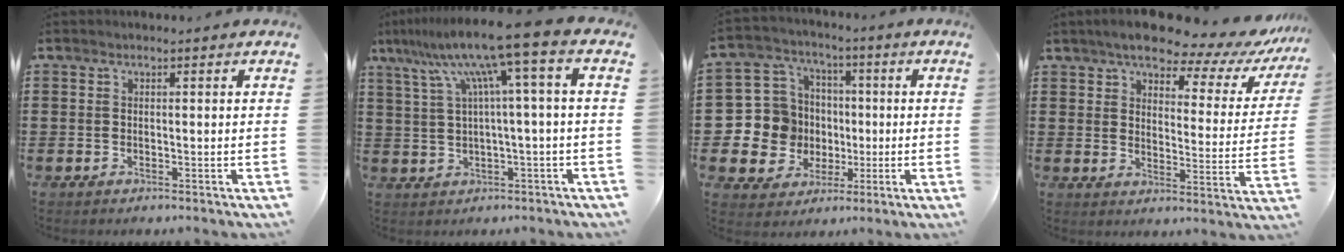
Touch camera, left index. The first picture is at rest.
{"total": 8.5, "force": [3.3, -1.1, 7.8], "torque": [-0.166, -0.029, 0.044]}
{"total": 9.5, "force": [-0.5, 9.4, 1.4], "torque": [-0.089, 0.001, -0.002]}
{"total": 7.4, "force": [6.5, 1.5, 3.1], "torque": [-0.078, -0.038, 0.110]}